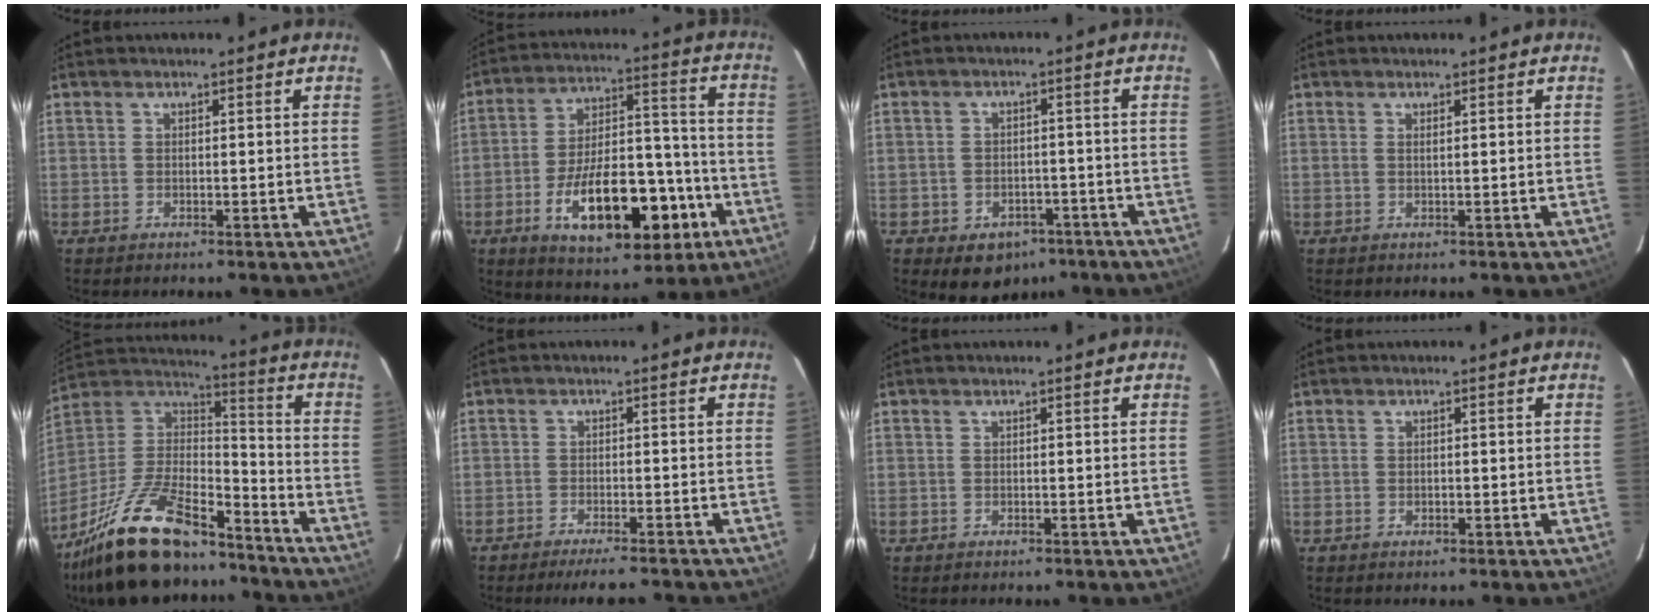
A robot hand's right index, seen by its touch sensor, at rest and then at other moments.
{"total": 20.4, "force": [-8.6, 9.5, 15.9], "torque": [-0.284, 0.011, -0.115]}
{"total": 7.7, "force": [-4.6, 5.6, 2.5], "torque": [-0.052, 0.018, -0.043]}
{"total": 0.6, "force": [0.3, -0.2, 0.5], "torque": [-0.011, 0.000, 0.004]}
{"total": 25.4, "force": [-18.8, 8.9, 14.6], "torque": [-0.297, -0.010, -0.313]}
{"total": 7.2, "force": [-6.4, 1.0, 3.2], "torque": [-0.073, -0.011, -0.098]}
{"total": 0.0}
{"total": 0.7, "force": [-0.3, 0.6, 0.2], "torque": [-0.002, -0.001, -0.003]}